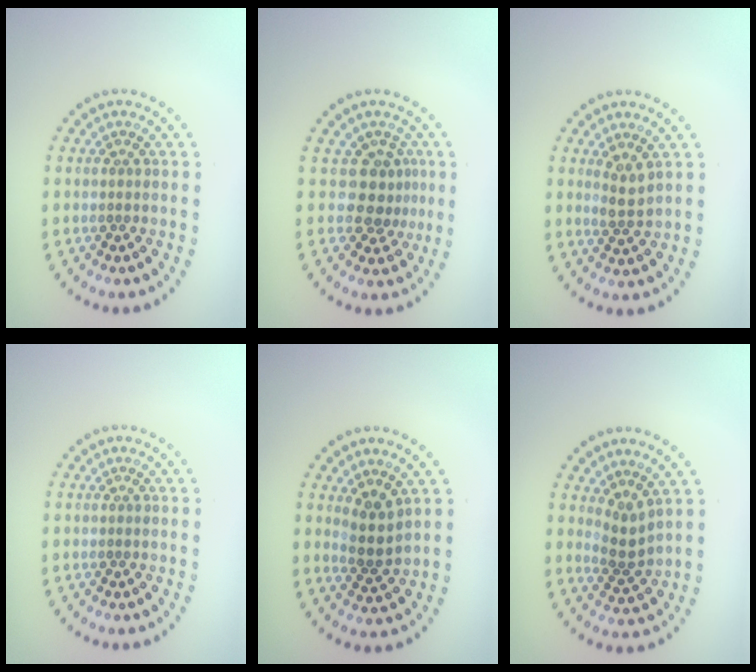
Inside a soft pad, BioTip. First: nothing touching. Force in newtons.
{"total": 2.9, "press": 2.1, "slide": 2.0}
{"total": 1.9, "press": 1.6, "slide": 1.1}
{"total": 0.0}
{"total": 2.6, "press": 2.1, "slide": 1.5}
{"total": 2.0, "press": 1.4, "slide": 1.4}